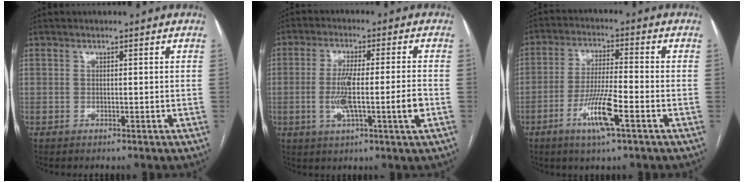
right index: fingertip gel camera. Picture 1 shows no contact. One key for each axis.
{"total": 9.1, "fx": -1.9, "fy": 0.0, "fz": 8.8, "tx": -0.166, "ty": 0.000, "tz": -0.033}
{"total": 8.6, "fx": -3.9, "fy": 0.4, "fz": 7.7, "tx": -0.153, "ty": -0.010, "tz": -0.072}